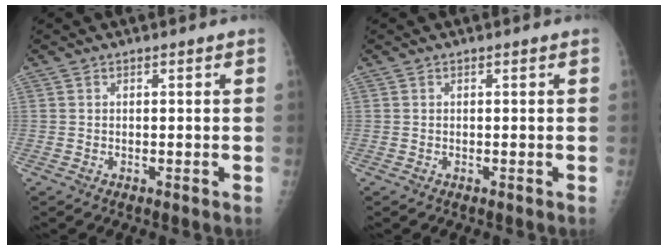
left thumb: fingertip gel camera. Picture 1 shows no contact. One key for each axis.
{"total": 0.0}